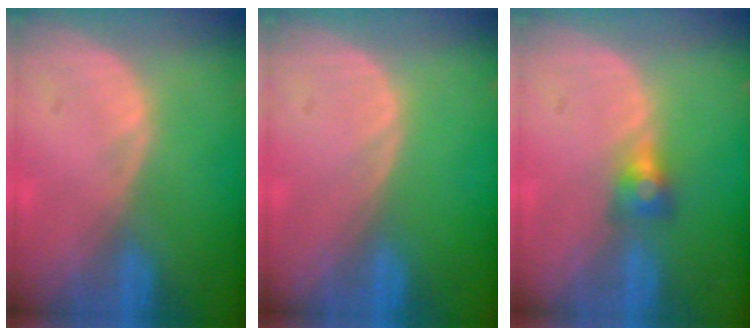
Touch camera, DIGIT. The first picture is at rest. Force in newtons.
{"total": 0.0}
{"total": 2.8, "press": 2.5, "slide": 1.3}